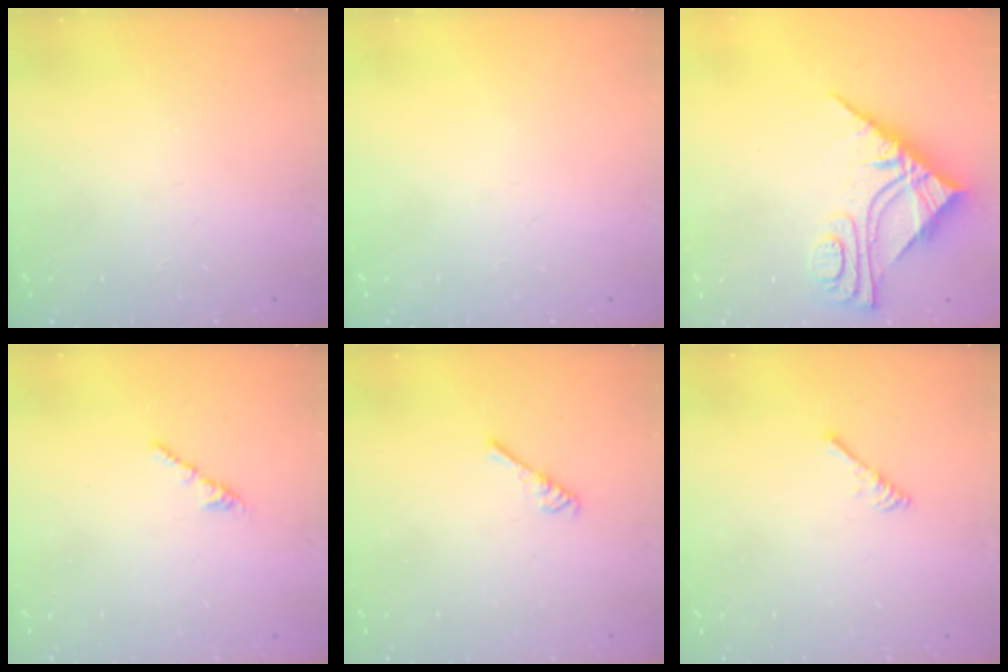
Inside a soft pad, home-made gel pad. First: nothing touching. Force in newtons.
{"total": 0.0}
{"total": 9.8, "press": 9.7, "slide": 0.9}
{"total": 2.1, "press": 2.0, "slide": 0.7}
{"total": 2.7, "press": 2.6, "slide": 0.4}
{"total": 2.5, "press": 2.5, "slide": 0.4}